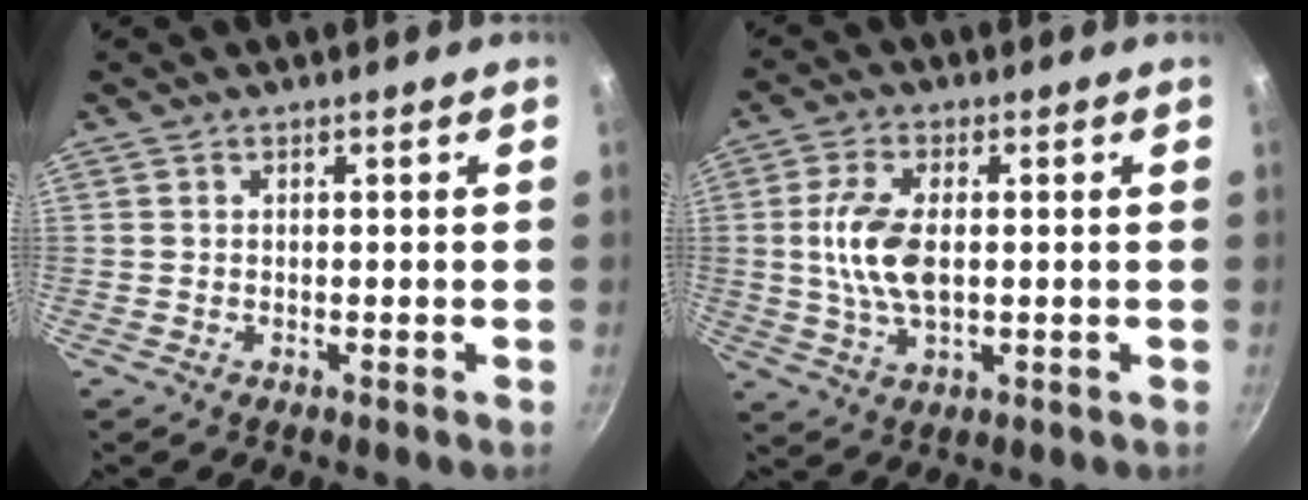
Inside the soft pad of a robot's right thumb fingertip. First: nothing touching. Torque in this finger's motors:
{"motor_torque": [1.14, 1.35, 1.02, 0.28, 0.31]}